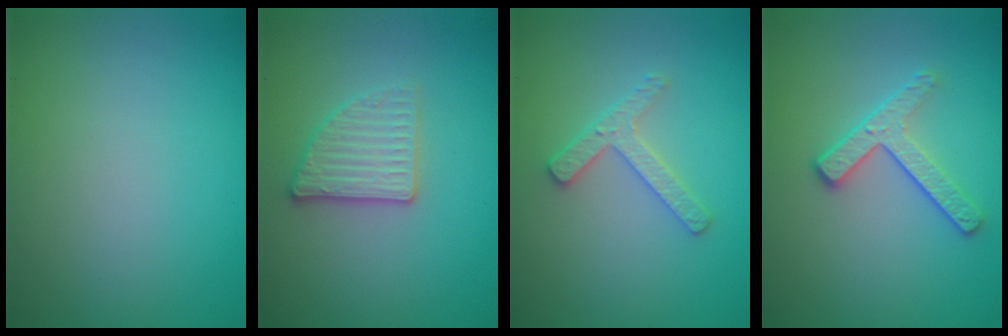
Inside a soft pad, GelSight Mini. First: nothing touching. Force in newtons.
{"total": 2.7, "press": 2.6, "slide": 0.8}
{"total": 2.4, "press": 2.4, "slide": 0.4}
{"total": 2.9, "press": 2.3, "slide": 1.7}